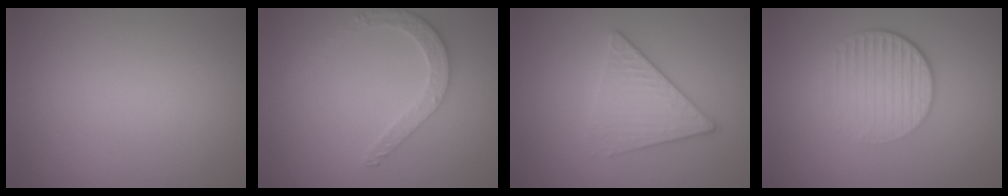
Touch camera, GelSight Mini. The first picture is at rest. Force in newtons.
{"total": 2.7, "press": 2.6, "slide": 0.7}
{"total": 3.8, "press": 3.0, "slide": 2.4}
{"total": 4.6, "press": 2.9, "slide": 3.6}